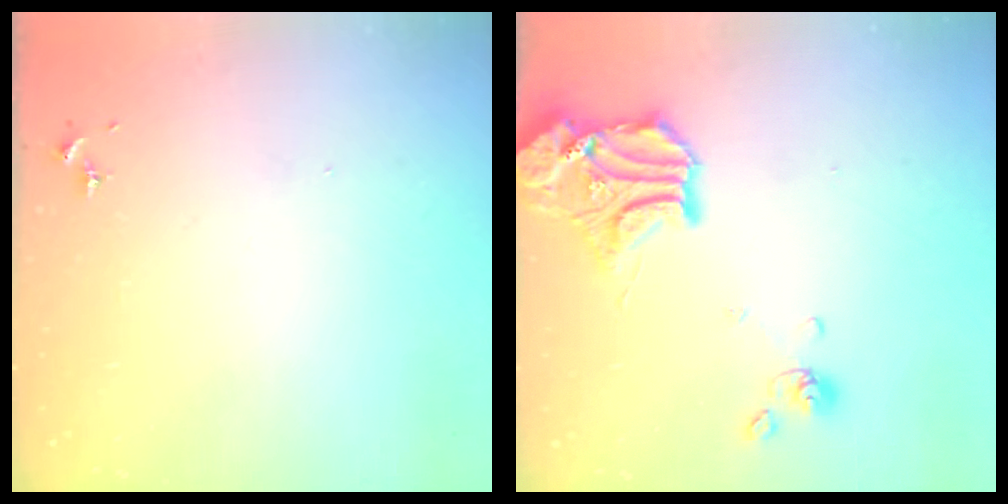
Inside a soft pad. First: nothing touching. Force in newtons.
{"total": 16.0, "press": 15.8, "slide": 2.5}